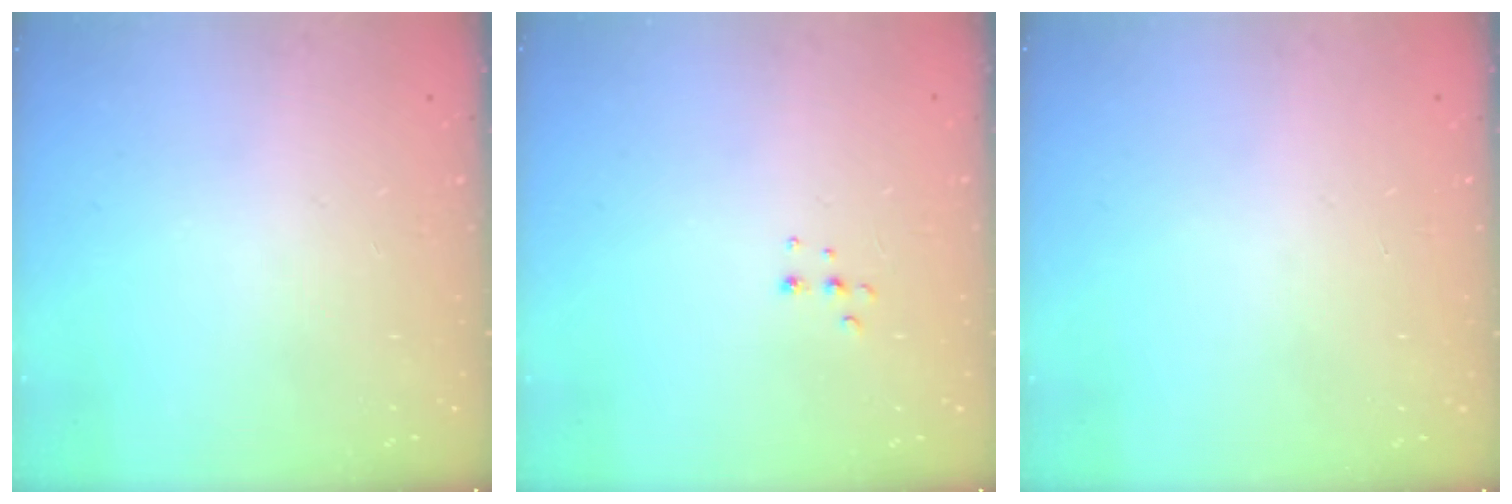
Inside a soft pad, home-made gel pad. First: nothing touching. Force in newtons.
{"total": 3.9, "press": 3.9, "slide": 0.6}
{"total": 0.0}